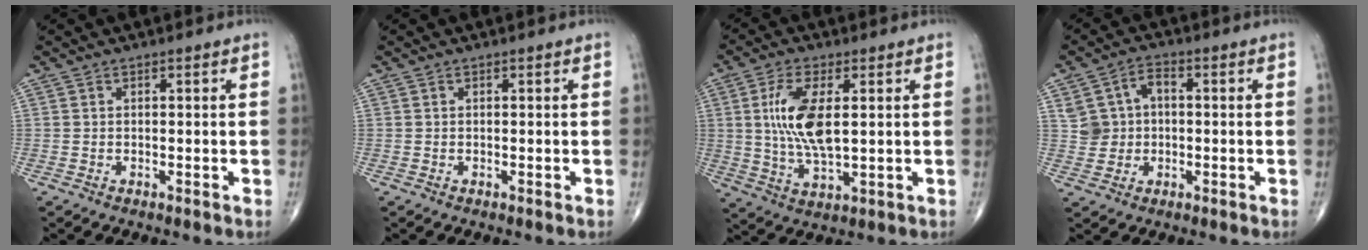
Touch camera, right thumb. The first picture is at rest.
{"total": 0.0}
{"total": 11.2, "force": [1.9, 4.5, 10.1], "torque": [-0.205, -0.013, 0.040]}
{"total": 6.2, "force": [0.4, 5.5, 2.9], "torque": [-0.031, 0.016, 0.004]}